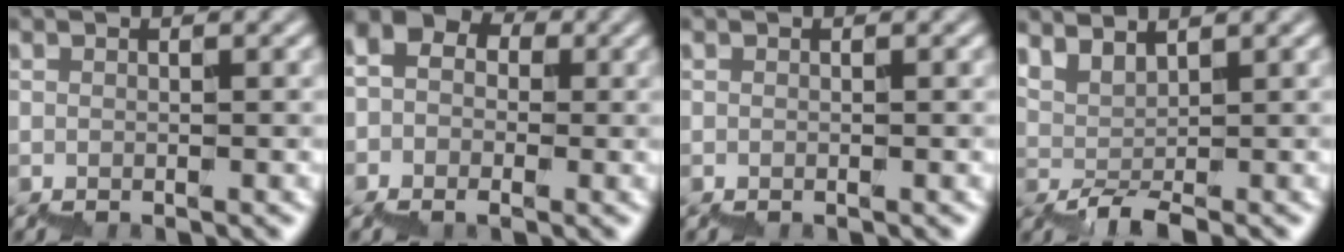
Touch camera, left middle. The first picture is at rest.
{"total": 3.5, "force": [-0.3, 2.8, 2.1], "torque": [-0.037, 0.009, -0.004]}
{"total": 0.0}
{"total": 2.1, "force": [1.9, 0.2, 0.9], "torque": [-0.009, 0.010, 0.039]}